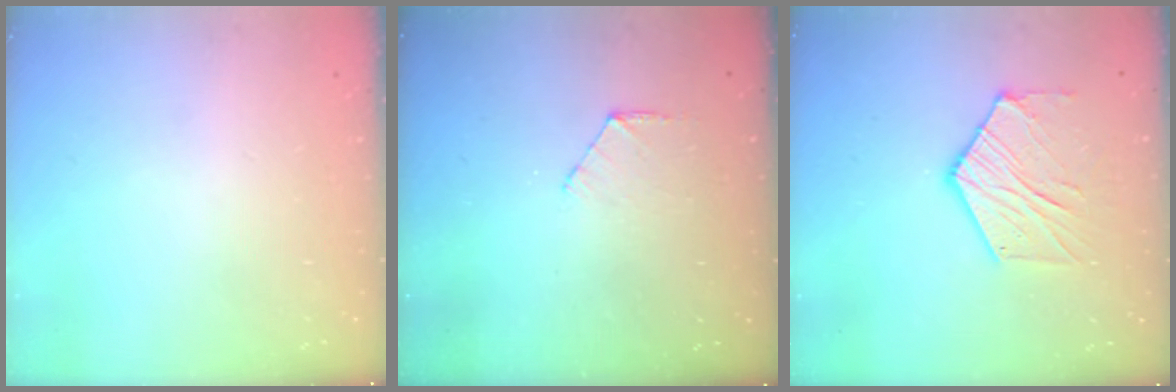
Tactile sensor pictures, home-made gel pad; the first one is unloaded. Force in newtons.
{"total": 4.2, "press": 4.2, "slide": 0.5}
{"total": 11.4, "press": 11.4, "slide": 0.9}